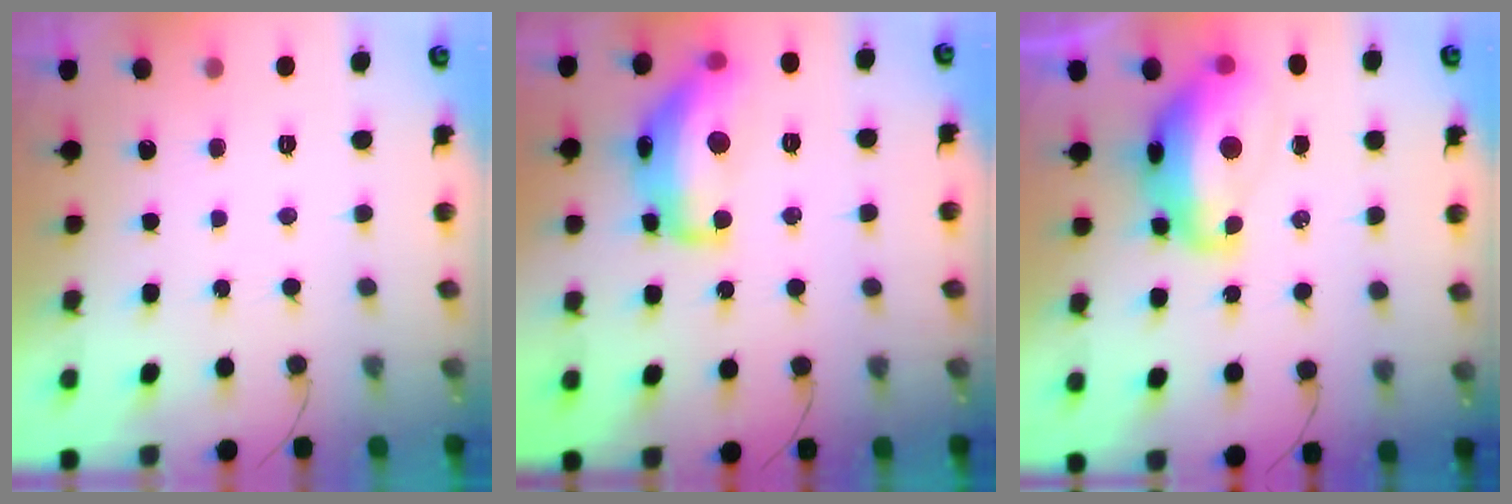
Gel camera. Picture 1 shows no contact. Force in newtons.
{"total": 18.0, "press": 17.9, "slide": 1.0}
{"total": 14.6, "press": 14.5, "slide": 1.7}